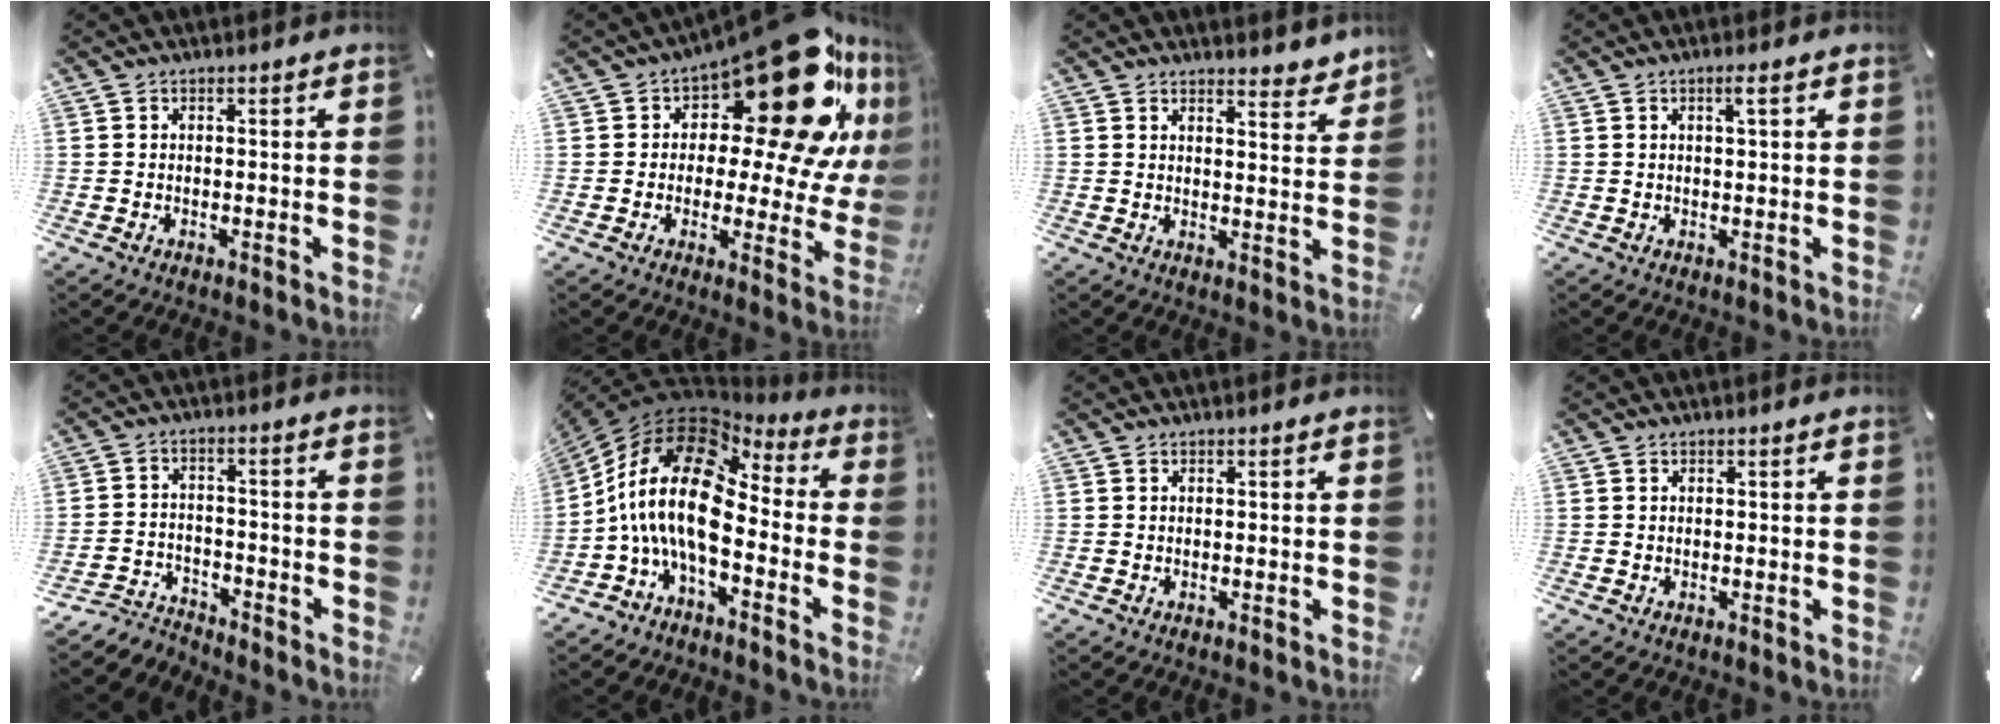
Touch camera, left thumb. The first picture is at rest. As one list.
[{"total": 25.5, "force": [12.5, 10.7, 19.5], "torque": [-0.257, -0.096, 0.209]}, {"total": 3.9, "force": [3.7, 1.1, 0.5], "torque": [0.002, -0.031, 0.065]}, {"total": 2.4, "force": [0.9, 0.3, 2.2], "torque": [-0.045, 0.002, 0.014]}, {"total": 5.2, "force": [-4.7, 1.9, 0.9], "torque": [-0.024, 0.016, -0.095]}, {"total": 19.4, "force": [-2.4, 10.8, 15.9], "torque": [-0.346, 0.011, -0.047]}, {"total": 0.0}, {"total": 0.0}]